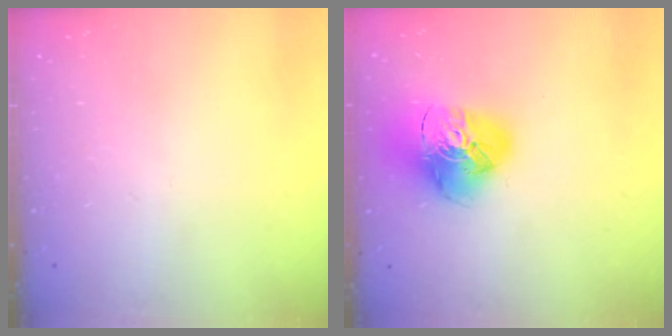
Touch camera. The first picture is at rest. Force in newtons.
{"total": 17.2, "press": 17.0, "slide": 1.9}